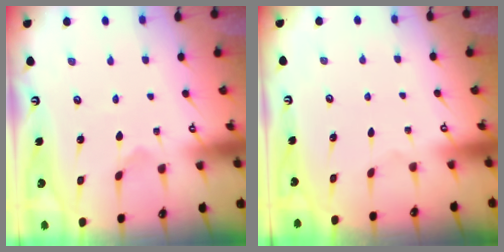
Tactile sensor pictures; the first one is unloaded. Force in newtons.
{"total": 0.0}